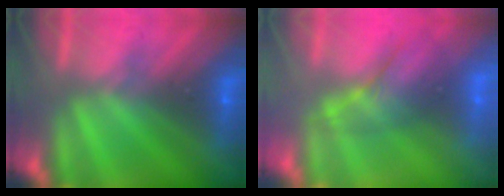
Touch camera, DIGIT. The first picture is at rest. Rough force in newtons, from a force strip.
{"total": 2.4}